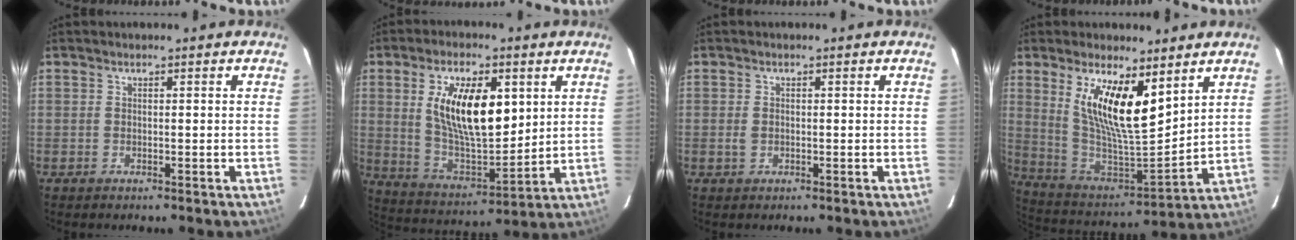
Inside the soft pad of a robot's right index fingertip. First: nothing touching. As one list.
[{"total": 16.4, "force": [4.5, 7.1, 14.1], "torque": [-0.252, -0.001, 0.092]}, {"total": 1.4, "force": [-0.2, 1.0, 1.0], "torque": [-0.021, 0.001, -0.003]}, {"total": 16.4, "force": [8.1, 5.1, 13.4], "torque": [-0.254, -0.006, 0.161]}]